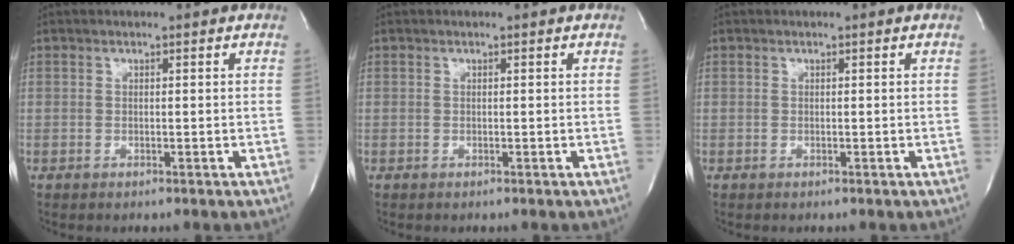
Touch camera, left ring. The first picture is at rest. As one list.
[{"total": 0.0}, {"total": 0.0}]